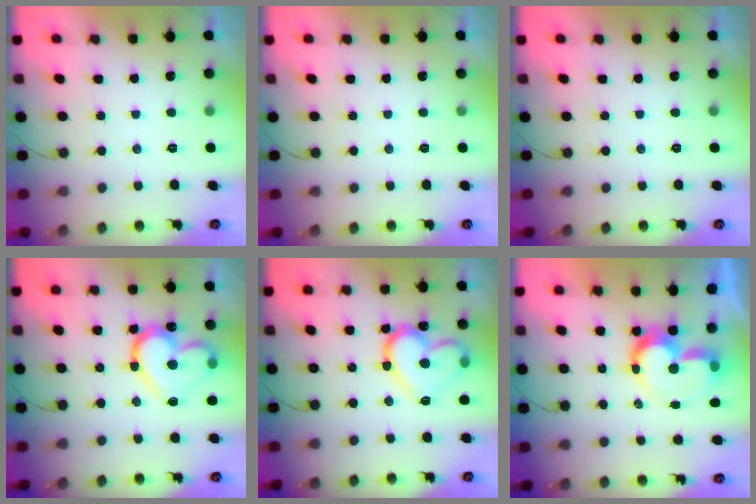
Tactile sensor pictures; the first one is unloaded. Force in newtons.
{"total": 0.0}
{"total": 0.0}
{"total": 17.9, "press": 17.9, "slide": 1.4}
{"total": 17.2, "press": 17.2, "slide": 1.0}
{"total": 11.8, "press": 11.8, "slide": 1.0}